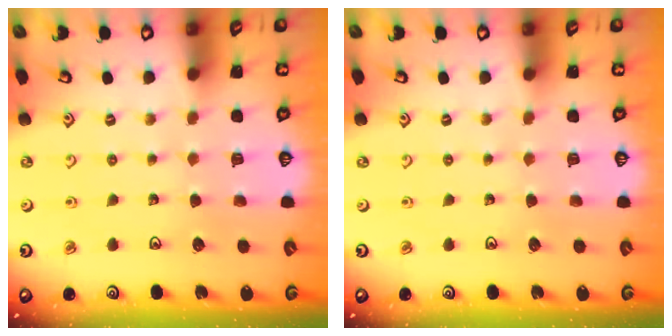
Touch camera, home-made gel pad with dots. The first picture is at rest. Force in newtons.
{"total": 0.0}